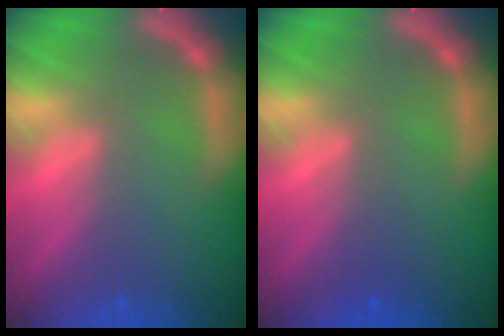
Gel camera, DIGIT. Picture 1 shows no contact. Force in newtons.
{"total": 1.0}